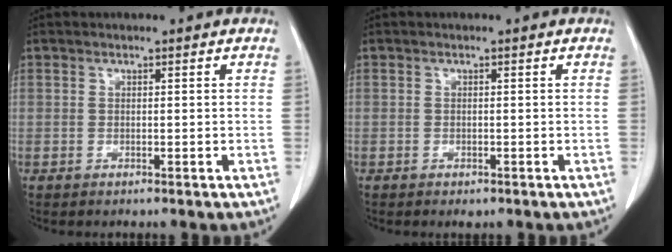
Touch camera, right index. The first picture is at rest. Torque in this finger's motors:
{"motor_torque": [0.27, -0.23, 0.00, 0.01]}